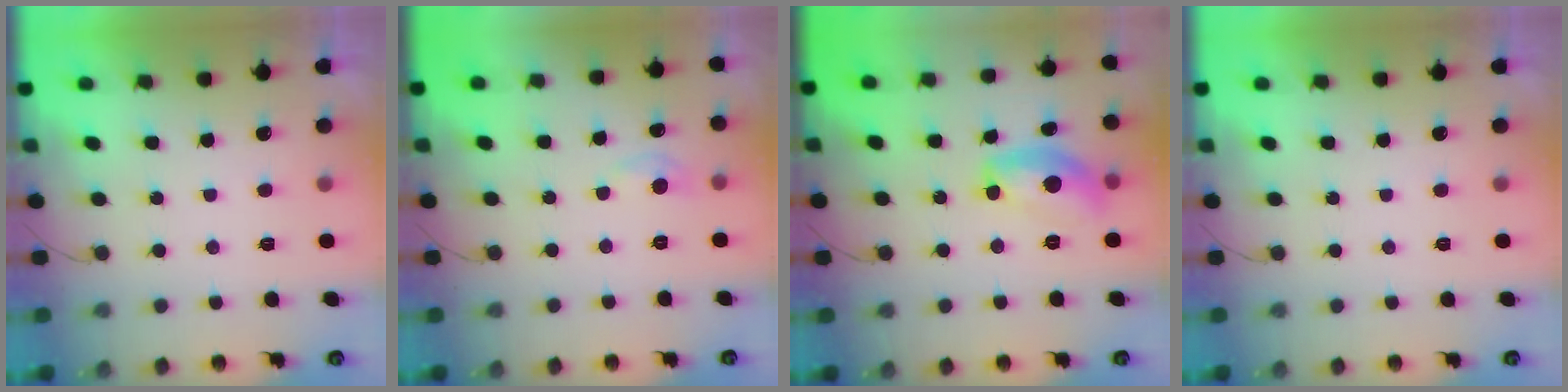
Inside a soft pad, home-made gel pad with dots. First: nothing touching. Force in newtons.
{"total": 4.5, "press": 4.4, "slide": 0.6}
{"total": 14.7, "press": 14.7, "slide": 0.8}
{"total": 0.0}